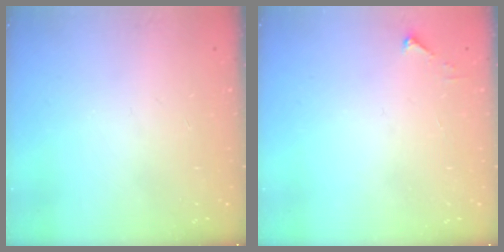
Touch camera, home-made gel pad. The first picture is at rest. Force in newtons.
{"total": 2.5, "press": 2.5, "slide": 0.3}